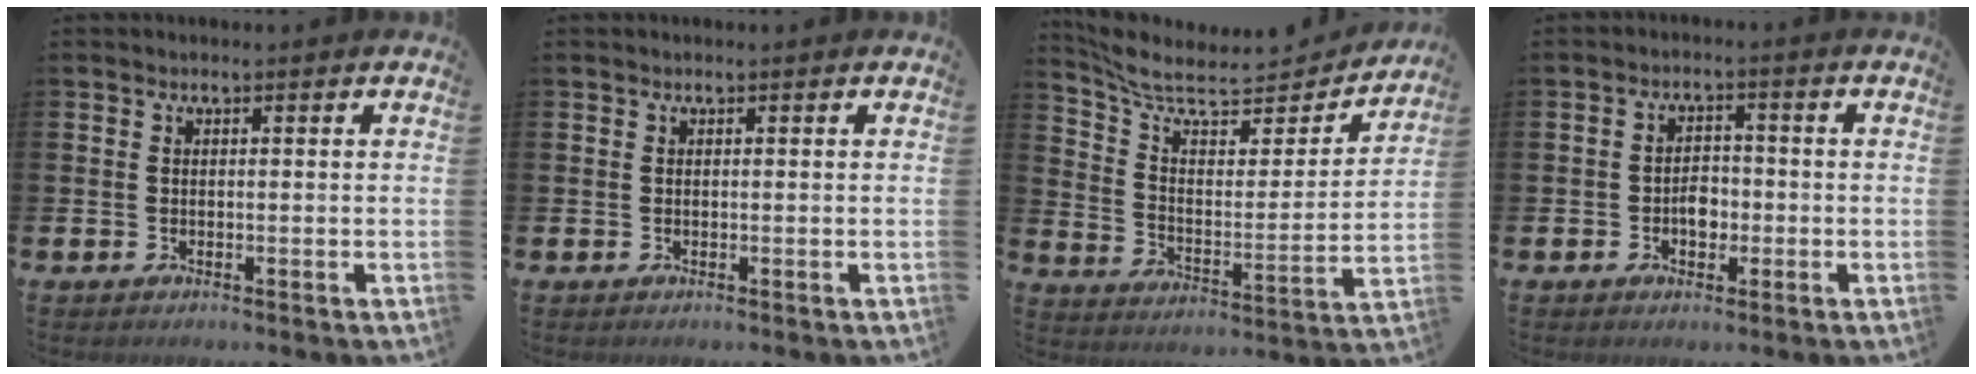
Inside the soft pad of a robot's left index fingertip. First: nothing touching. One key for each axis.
{"total": 0.0}
{"total": 8.2, "fx": 6.9, "fy": 3.1, "fz": 3.3, "tx": -0.091, "ty": -0.058, "tz": 0.114}
{"total": 2.8, "fx": -0.8, "fy": 2.0, "fz": 1.9, "tx": -0.012, "ty": -0.005, "tz": -0.022}